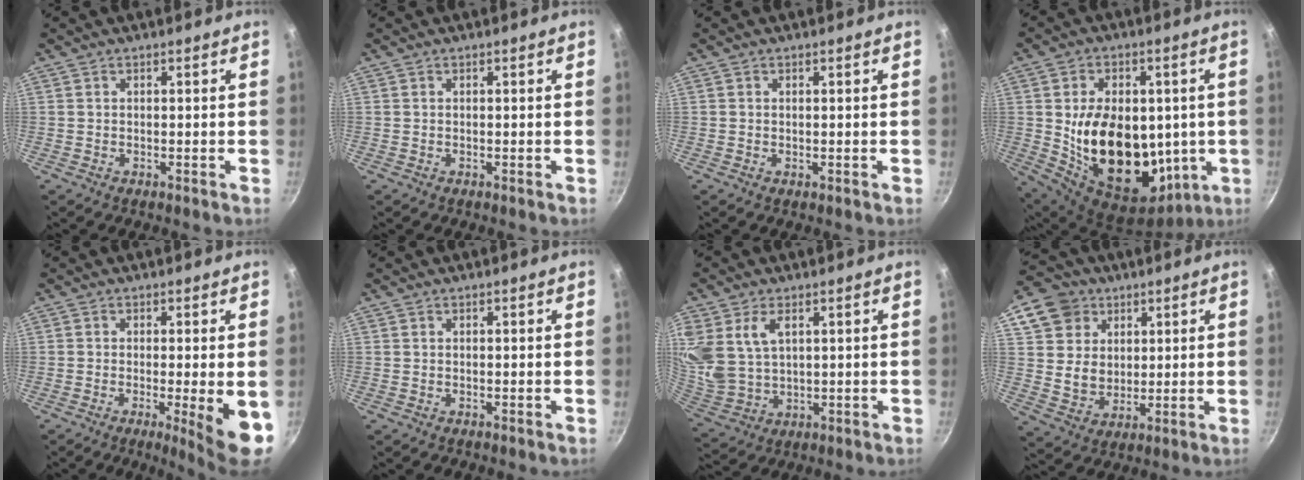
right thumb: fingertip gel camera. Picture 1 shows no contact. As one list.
[{"total": 0.0}, {"total": 0.0}, {"total": 23.6, "force": [0.4, 15.8, 17.5], "torque": [-0.265, -0.023, 0.025]}, {"total": 8.3, "force": [-1.7, 1.1, 8.1], "torque": [-0.108, -0.009, -0.019]}, {"total": 0.0}, {"total": 12.0, "force": [4.5, 8.1, 7.7], "torque": [-0.156, -0.019, 0.103]}, {"total": 12.2, "force": [5.2, 10.0, 4.5], "torque": [-0.048, -0.010, 0.096]}]